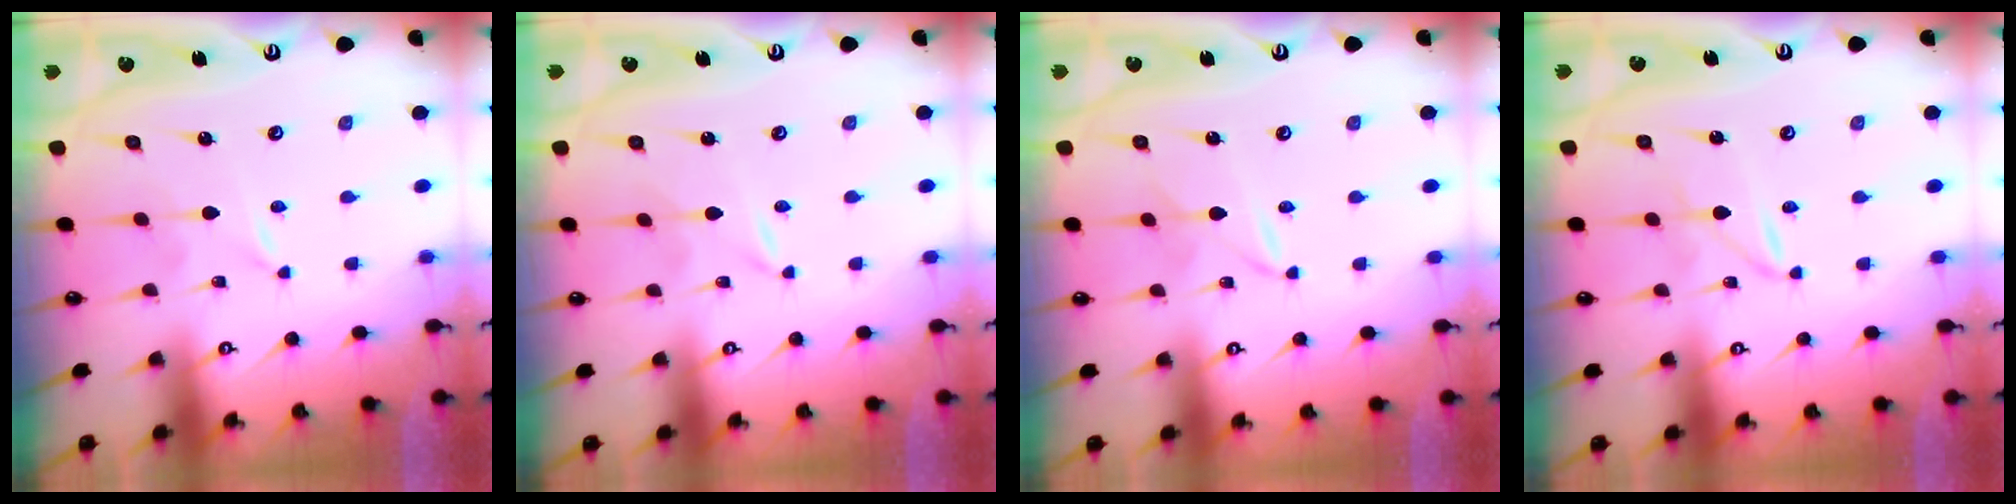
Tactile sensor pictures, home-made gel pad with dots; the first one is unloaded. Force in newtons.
{"total": 0.0}
{"total": 2.3, "press": 2.3, "slide": 0.4}
{"total": 2.0, "press": 2.0, "slide": 0.2}